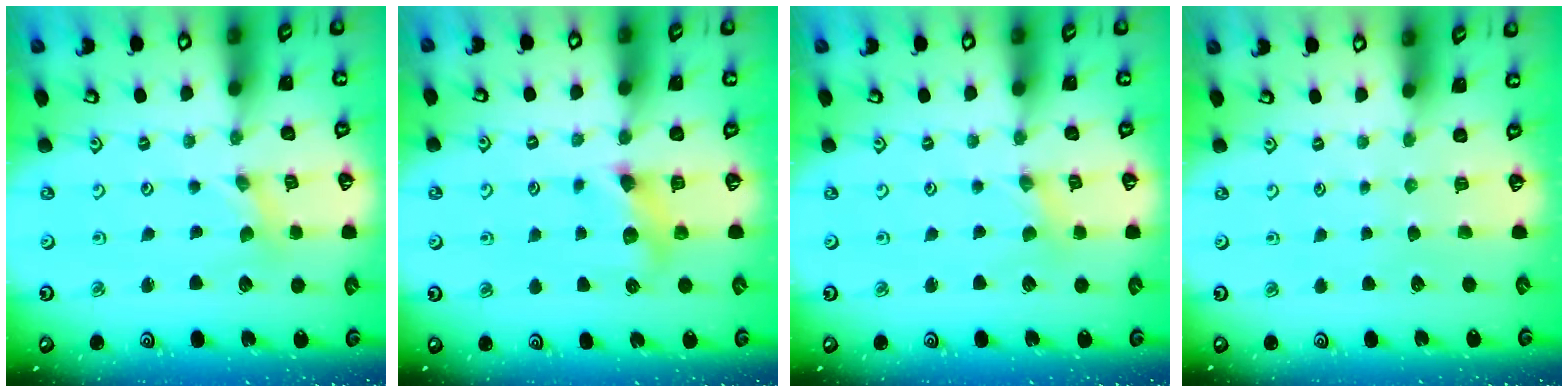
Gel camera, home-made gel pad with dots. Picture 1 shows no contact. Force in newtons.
{"total": 6.7, "press": 6.7, "slide": 0.3}
{"total": 0.9, "press": 0.8, "slide": 0.2}
{"total": 0.0}